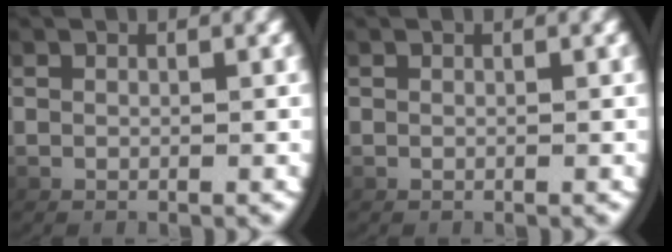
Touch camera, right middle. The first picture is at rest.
{"total": 0.0}